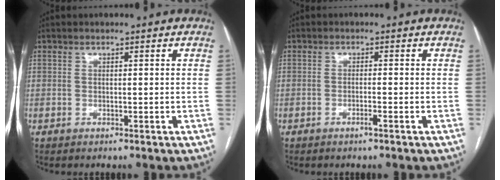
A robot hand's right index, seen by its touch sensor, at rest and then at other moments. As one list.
[{"total": 1.4, "force": [-0.9, -0.2, 1.1], "torque": [-0.019, -0.002, -0.019]}]